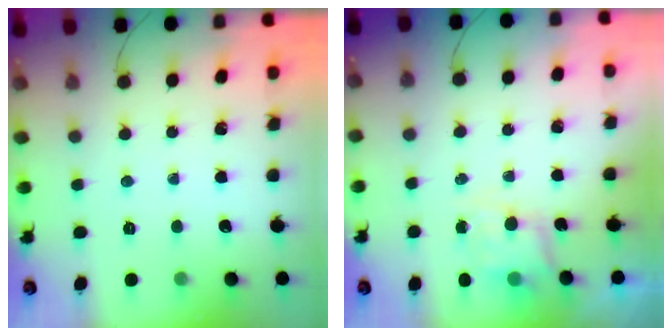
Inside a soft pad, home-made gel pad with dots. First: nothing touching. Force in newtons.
{"total": 6.2, "press": 6.2, "slide": 0.8}